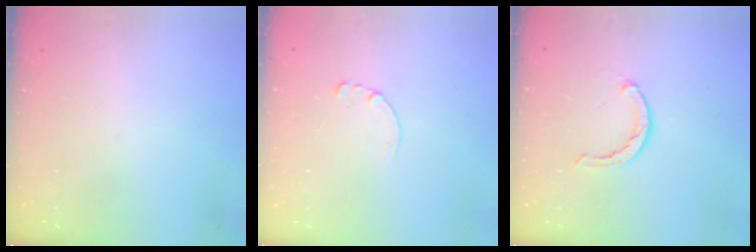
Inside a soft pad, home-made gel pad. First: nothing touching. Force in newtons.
{"total": 0.7, "press": 0.6, "slide": 0.1}
{"total": 3.1, "press": 3.0, "slide": 0.5}